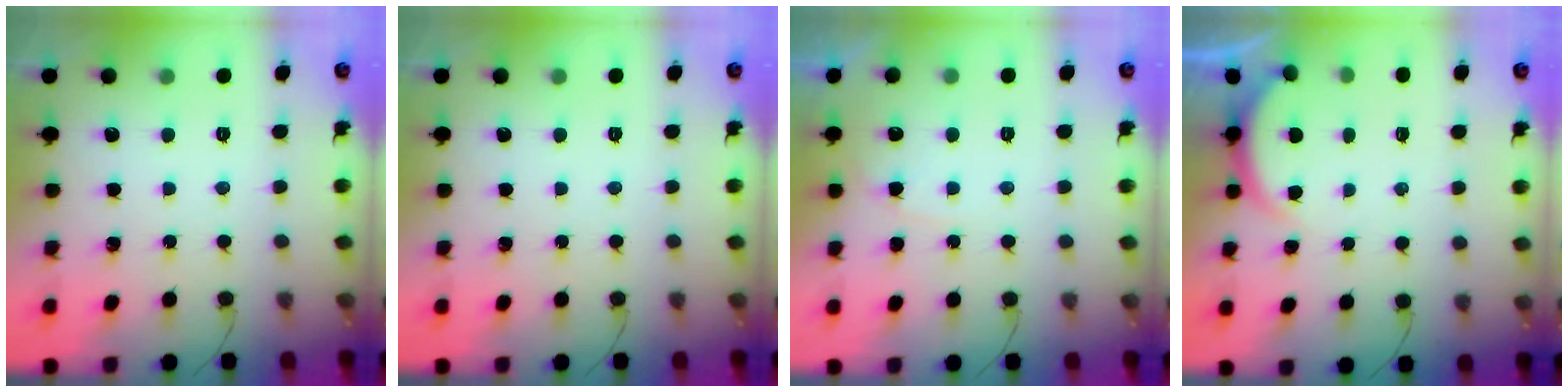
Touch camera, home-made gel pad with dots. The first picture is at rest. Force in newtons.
{"total": 0.0}
{"total": 4.2, "press": 4.2, "slide": 0.3}
{"total": 1.6, "press": 1.5, "slide": 0.6}